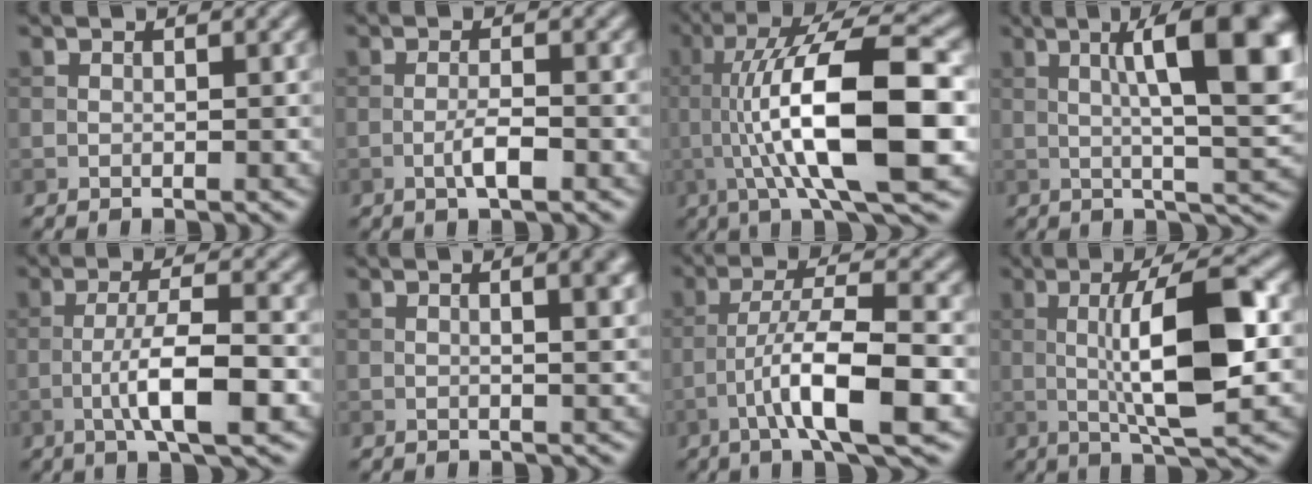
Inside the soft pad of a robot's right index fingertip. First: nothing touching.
{"total": 2.3, "force": [-1.0, 0.4, 2.1], "torque": [-0.039, 0.003, -0.021]}
{"total": 12.9, "force": [-0.5, 3.3, 12.5], "torque": [-0.192, 0.011, -0.010]}
{"total": 12.3, "force": [2.5, 3.1, 11.7], "torque": [-0.154, 0.005, 0.035]}
{"total": 6.3, "force": [-2.0, 1.4, 5.8], "torque": [-0.101, 0.007, -0.036]}
{"total": 3.5, "force": [0.9, 1.3, 3.2], "torque": [-0.023, 0.012, 0.002]}
{"total": 8.4, "force": [-3.2, 1.7, 7.6], "torque": [-0.126, 0.013, -0.061]}
{"total": 9.4, "force": [0.1, 2.3, 9.2], "torque": [-0.144, 0.003, 0.000]}